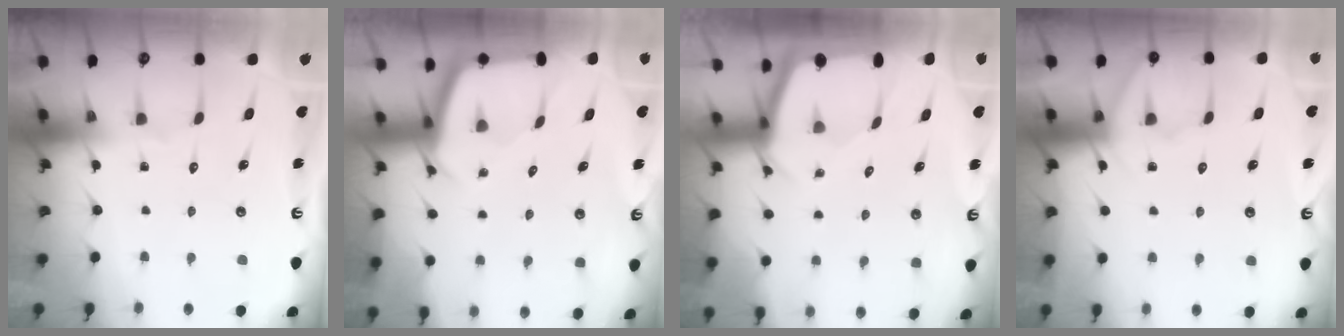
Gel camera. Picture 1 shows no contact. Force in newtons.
{"total": 2.4, "press": 2.4, "slide": 0.1}
{"total": 1.3, "press": 1.3, "slide": 0.1}
{"total": 5.9, "press": 5.8, "slide": 0.7}